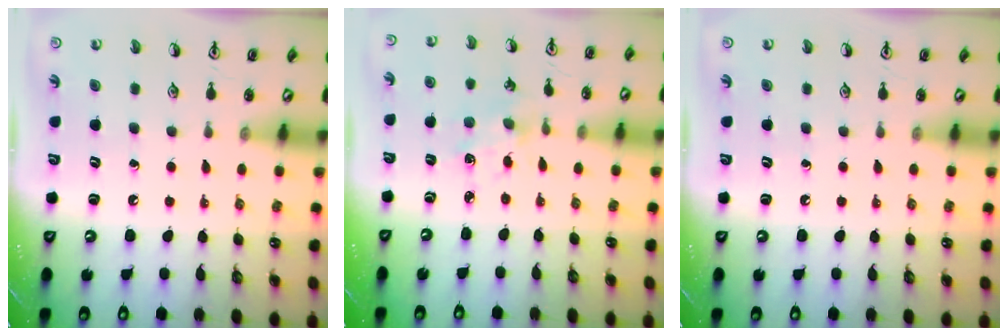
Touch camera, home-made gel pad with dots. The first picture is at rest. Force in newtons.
{"total": 2.3, "press": 2.3, "slide": 0.4}
{"total": 0.0}